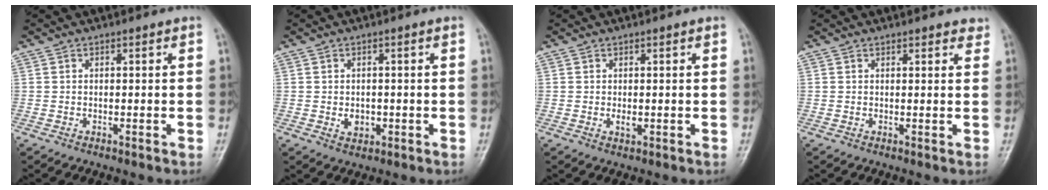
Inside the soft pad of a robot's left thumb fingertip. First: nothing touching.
{"total": 2.7, "force": [-0.5, 2.1, 1.7], "torque": [-0.018, 0.001, -0.002]}
{"total": 1.5, "force": [0.1, 0.8, 1.3], "torque": [-0.018, -0.004, 0.003]}
{"total": 2.5, "force": [2.1, 1.0, 1.0], "torque": [0.010, -0.005, 0.017]}